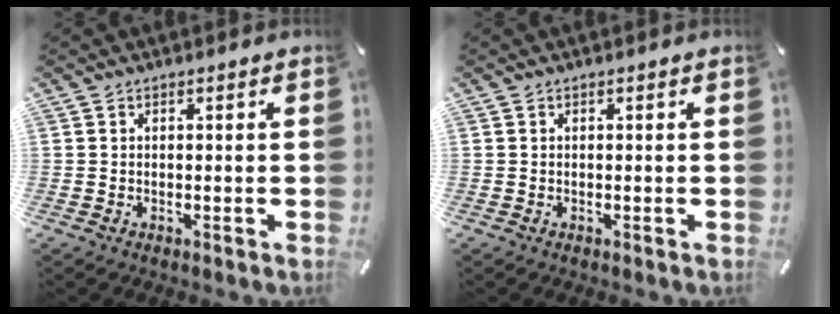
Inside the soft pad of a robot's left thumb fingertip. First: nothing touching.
{"total": 0.0}